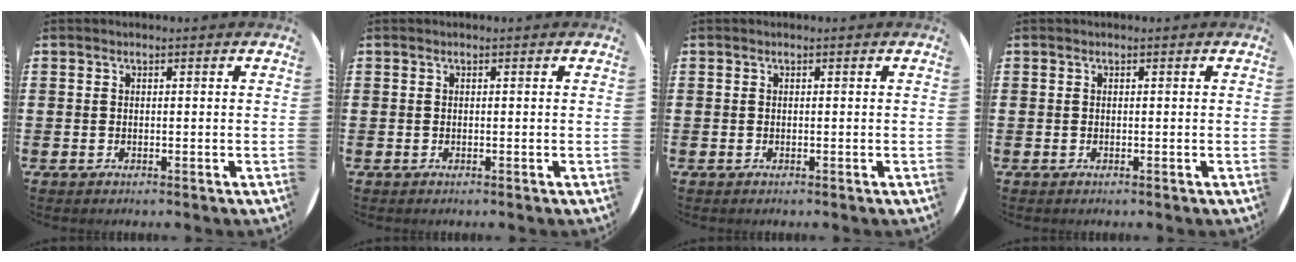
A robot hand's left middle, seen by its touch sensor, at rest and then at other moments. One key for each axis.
{"total": 0.0}
{"total": 0.0}
{"total": 0.0}